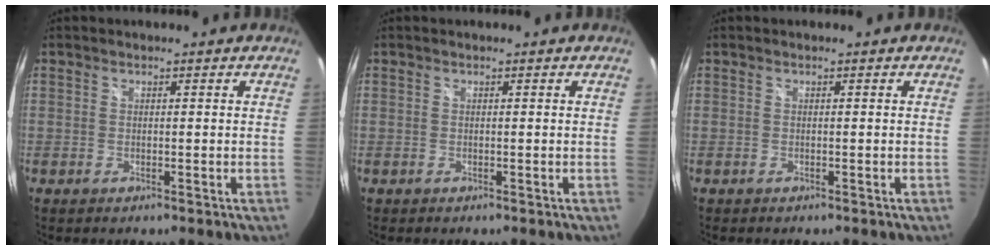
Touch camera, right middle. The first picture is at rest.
{"total": 0.0}
{"total": 0.0}